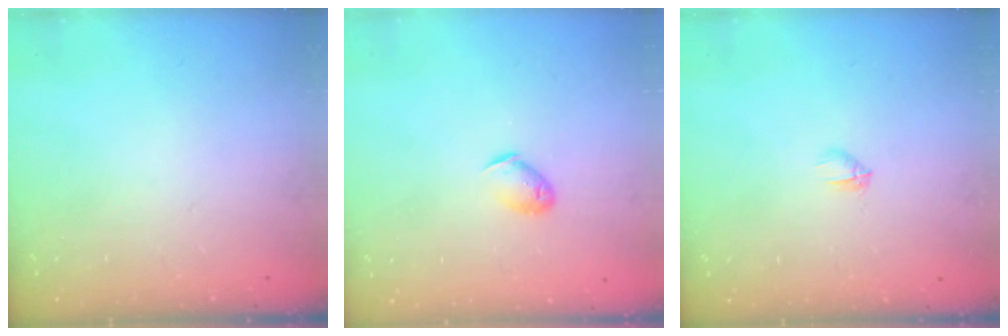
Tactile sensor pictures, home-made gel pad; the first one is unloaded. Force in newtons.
{"total": 4.4, "press": 4.4, "slide": 0.7}
{"total": 2.7, "press": 2.5, "slide": 0.8}